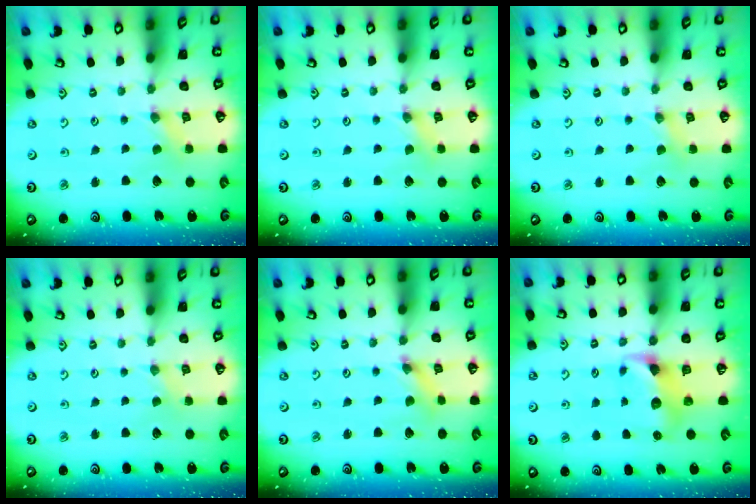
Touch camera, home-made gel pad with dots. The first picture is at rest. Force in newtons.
{"total": 0.0}
{"total": 1.3, "press": 1.2, "slide": 0.3}
{"total": 0.0}
{"total": 2.5, "press": 2.5, "slide": 0.1}
{"total": 7.3, "press": 7.2, "slide": 0.7}